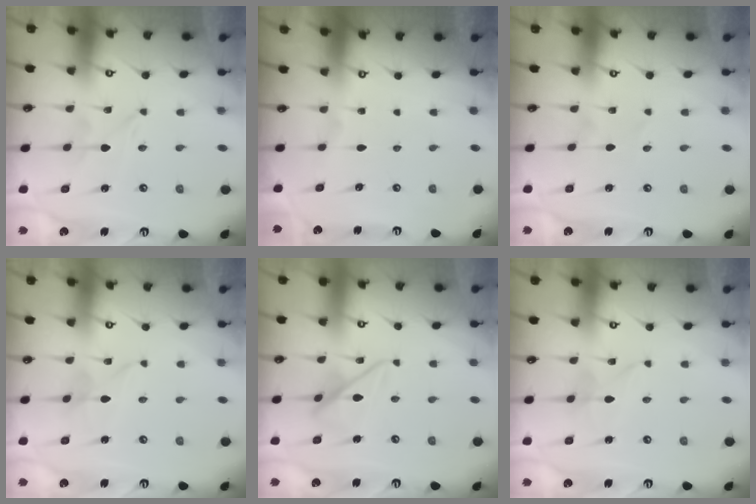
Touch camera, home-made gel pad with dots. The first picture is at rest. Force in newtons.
{"total": 0.0}
{"total": 2.5, "press": 2.5, "slide": 0.2}
{"total": 2.5, "press": 2.5, "slide": 0.2}
{"total": 10.4, "press": 10.3, "slide": 0.8}
{"total": 2.0, "press": 2.0, "slide": 0.1}